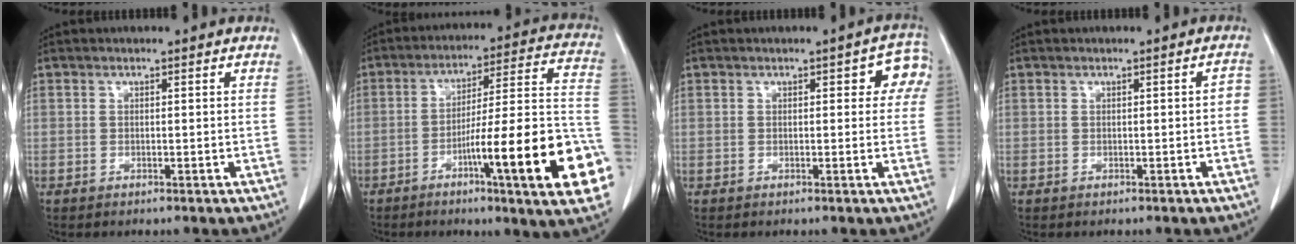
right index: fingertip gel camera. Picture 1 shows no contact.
{"total": 22.4, "force": [-8.1, 1.1, 20.8], "torque": [-0.219, 0.008, -0.116]}
{"total": 4.4, "force": [1.3, 2.3, 3.5], "torque": [-0.022, 0.020, 0.008]}
{"total": 1.2, "force": [-0.3, 0.4, 1.0], "torque": [-0.003, 0.004, -0.005]}